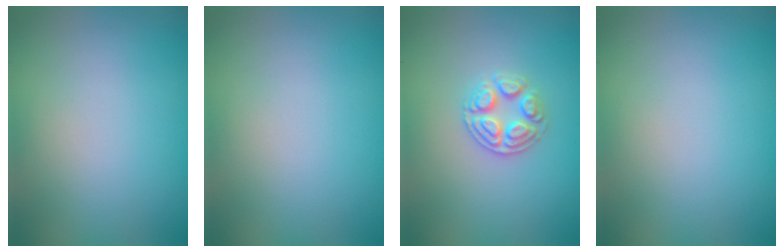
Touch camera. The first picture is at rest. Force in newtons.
{"total": 0.0}
{"total": 2.7, "press": 2.6, "slide": 0.7}
{"total": 0.0}